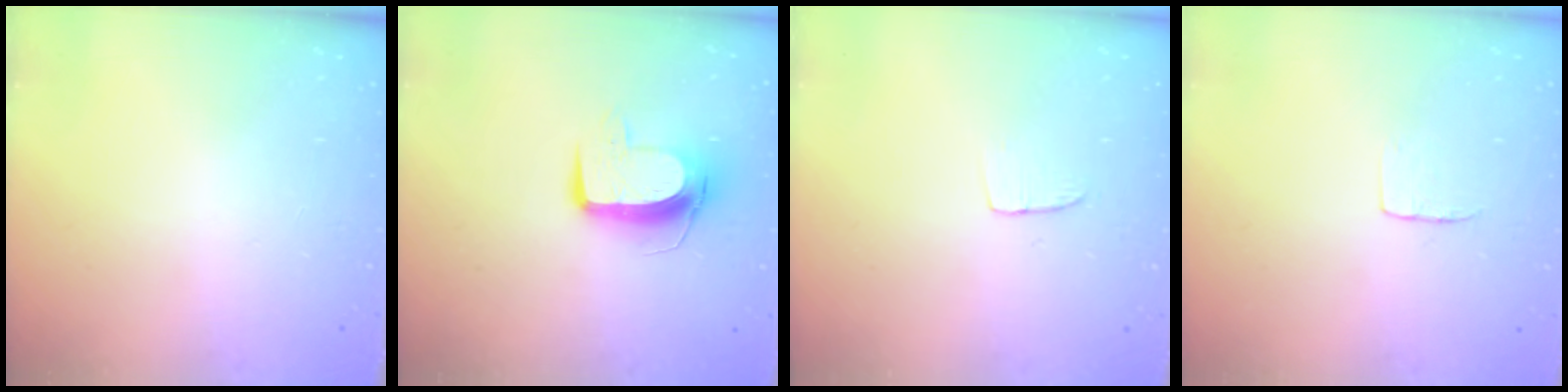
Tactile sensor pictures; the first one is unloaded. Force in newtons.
{"total": 10.5, "press": 10.4, "slide": 0.9}
{"total": 3.3, "press": 3.3, "slide": 0.2}
{"total": 3.4, "press": 3.4, "slide": 0.3}